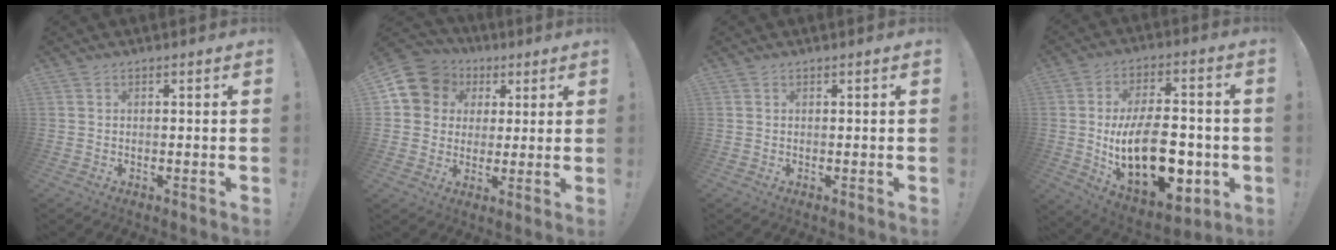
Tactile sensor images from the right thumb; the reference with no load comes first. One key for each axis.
{"total": 11.2, "fx": 3.8, "fy": 9.9, "fz": 3.5, "tx": -0.053, "ty": -0.012, "tz": 0.079}
{"total": 0.0}
{"total": 24.5, "fx": -4.4, "fy": 13.5, "fz": 19.9, "tx": -0.342, "ty": 0.018, "tz": -0.060}